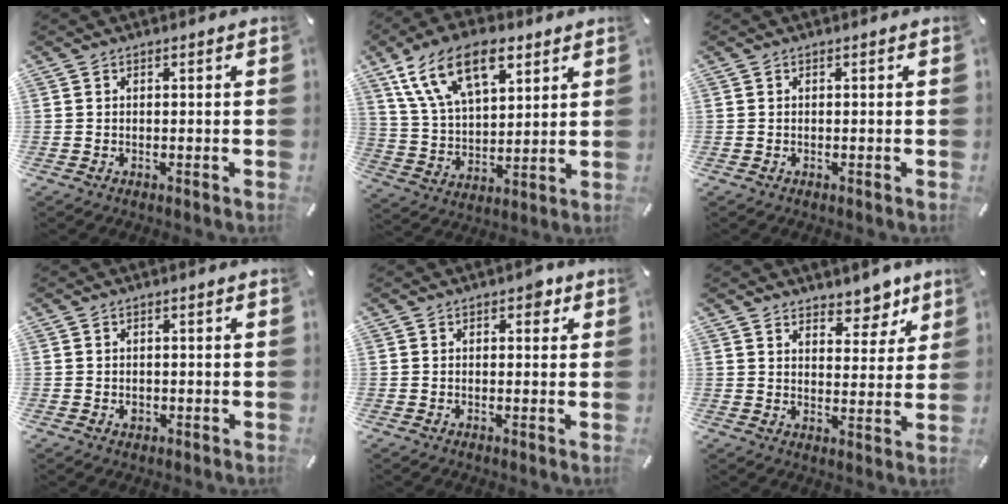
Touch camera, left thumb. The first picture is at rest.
{"total": 16.7, "force": [8.9, 9.1, 10.9], "torque": [-0.230, -0.023, 0.156]}
{"total": 0.0}
{"total": 1.1, "force": [-0.1, 1.0, 0.6], "torque": [-0.011, 0.003, -0.004]}
{"total": 1.9, "force": [0.8, 1.2, 1.2], "torque": [-0.010, 0.000, 0.009]}
{"total": 6.8, "force": [5.7, 3.5, 1.1], "torque": [0.012, -0.052, 0.097]}